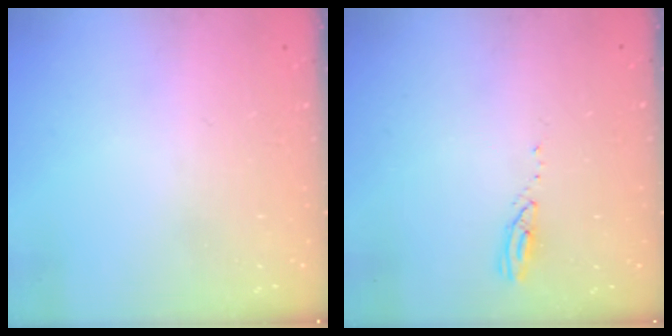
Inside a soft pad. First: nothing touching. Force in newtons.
{"total": 3.1, "press": 3.1, "slide": 0.3}